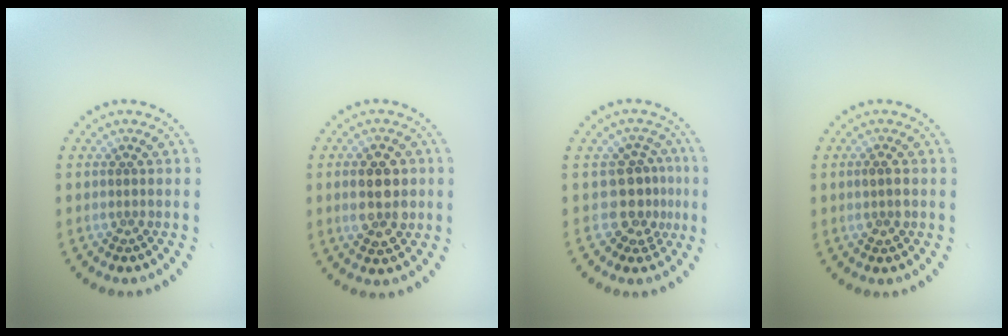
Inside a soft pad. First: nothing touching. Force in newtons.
{"total": 3.9, "press": 3.9, "slide": 0.1}
{"total": 3.1, "press": 2.4, "slide": 2.0}
{"total": 1.4, "press": 1.4, "slide": 0.2}